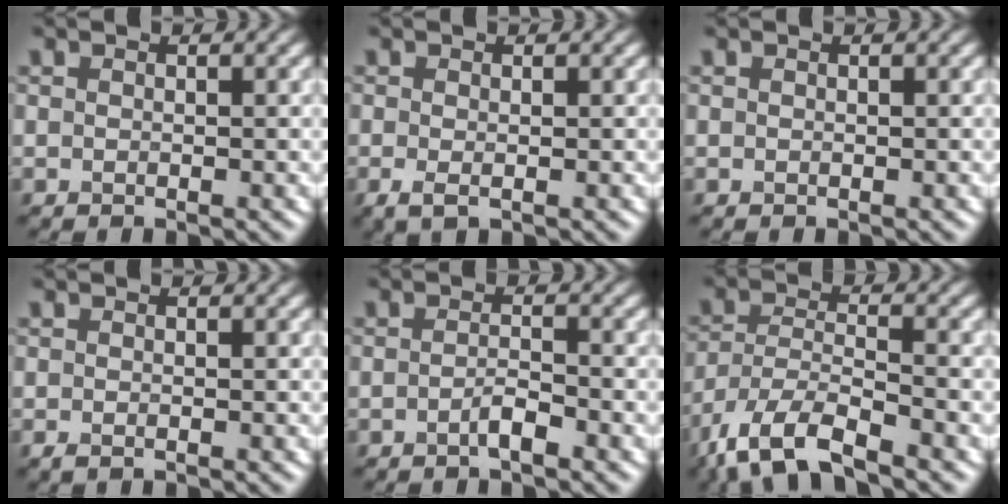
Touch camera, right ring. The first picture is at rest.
{"total": 1.4, "force": [-0.4, 0.4, 1.2], "torque": [-0.028, -0.008, -0.009]}
{"total": 0.0}
{"total": 0.6, "force": [-0.3, 0.1, 0.5], "torque": [-0.010, -0.004, -0.005]}
{"total": 1.7, "force": [-0.9, 0.3, 1.4], "torque": [-0.026, 0.003, -0.019]}
{"total": 8.5, "force": [-5.9, 2.9, 5.4], "torque": [-0.107, -0.013, -0.121]}